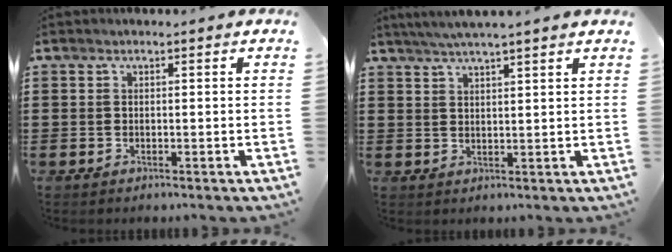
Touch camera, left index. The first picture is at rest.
{"total": 3.6, "force": [3.2, -0.5, 1.6], "torque": [-0.037, -0.006, 0.057]}